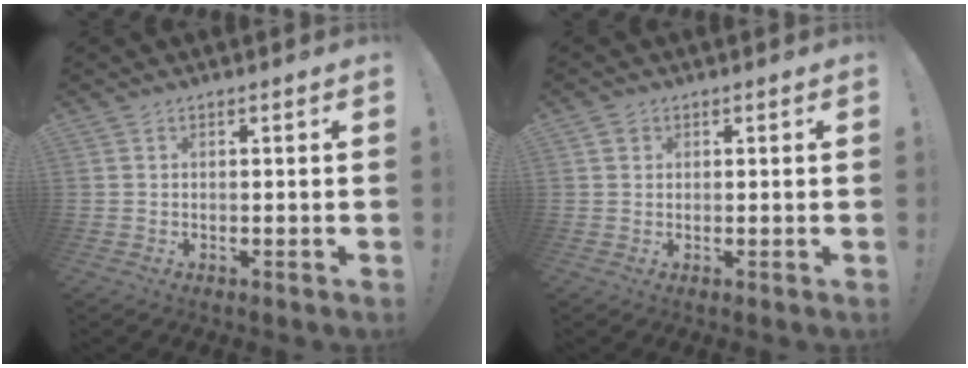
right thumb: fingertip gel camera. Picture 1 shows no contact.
{"total": 1.7, "force": [0.9, 1.4, 0.5], "torque": [-0.009, 0.001, 0.018]}